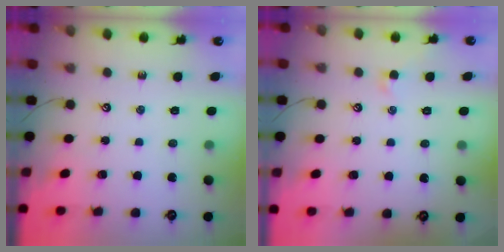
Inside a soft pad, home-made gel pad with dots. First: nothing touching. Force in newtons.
{"total": 0.0}